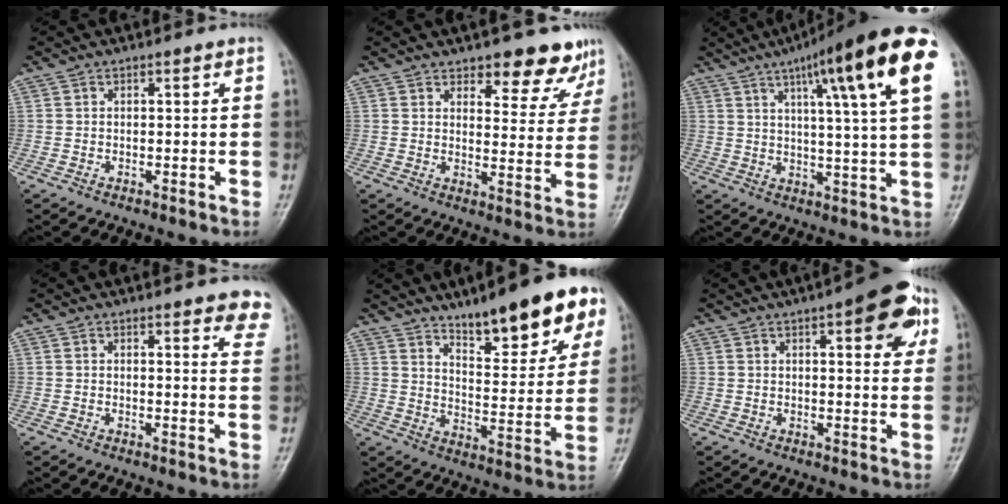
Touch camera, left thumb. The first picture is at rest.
{"total": 9.4, "force": [7.6, 3.8, 4.0], "torque": [-0.012, -0.052, 0.092]}
{"total": 20.6, "force": [9.2, 2.7, 18.2], "torque": [-0.257, -0.013, 0.125]}
{"total": 7.4, "force": [6.1, 2.2, 3.5], "torque": [-0.007, -0.029, 0.050]}
{"total": 17.9, "force": [11.8, 4.9, 12.5], "torque": [-0.134, -0.062, 0.180]}
{"total": 11.7, "force": [5.2, 4.0, 9.6], "torque": [-0.089, -0.010, 0.058]}